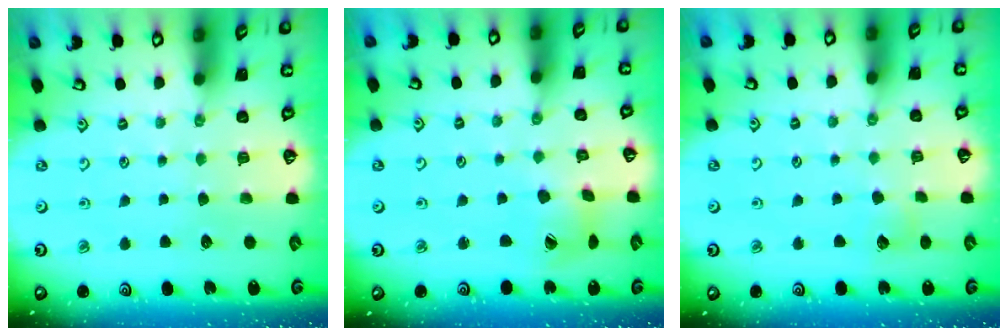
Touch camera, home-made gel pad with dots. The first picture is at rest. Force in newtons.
{"total": 6.5, "press": 6.4, "slide": 0.8}
{"total": 5.9, "press": 5.9, "slide": 0.4}